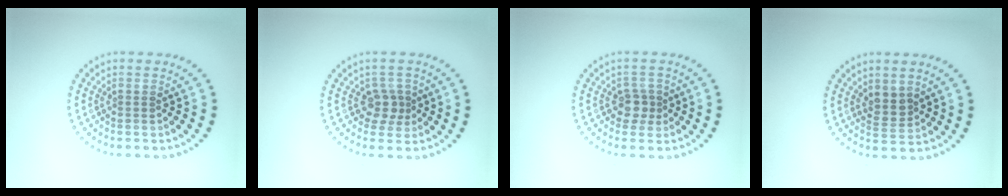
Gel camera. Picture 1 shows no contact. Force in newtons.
{"total": 2.1, "press": 1.8, "slide": 1.0}
{"total": 1.9, "press": 1.6, "slide": 0.9}
{"total": 2.2, "press": 1.9, "slide": 1.1}